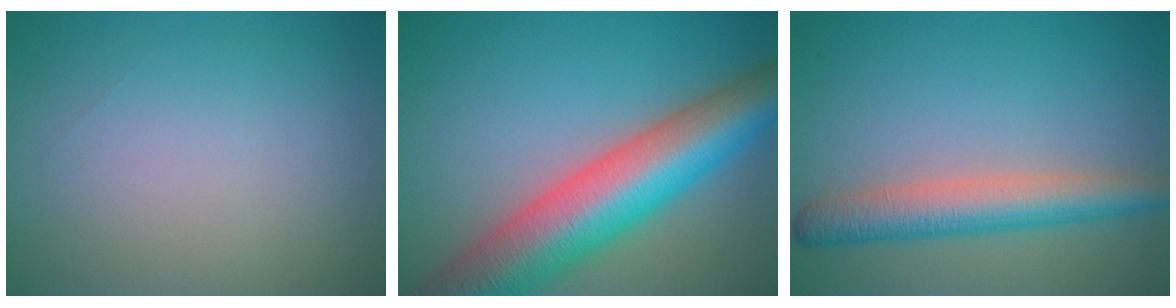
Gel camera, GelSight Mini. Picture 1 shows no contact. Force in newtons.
{"total": 11.9, "press": 11.9, "slide": 0.7}
{"total": 5.0, "press": 5.0, "slide": 0.3}